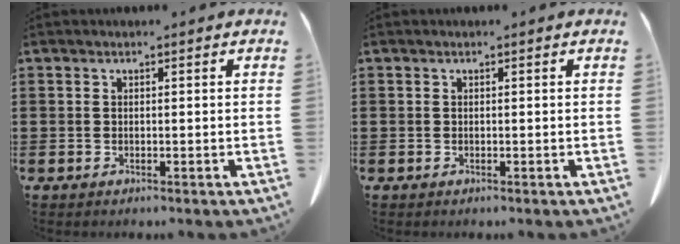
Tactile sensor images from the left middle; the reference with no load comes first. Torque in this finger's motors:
{"motor_torque": [-0.12, -0.14, 0.05, -0.01]}